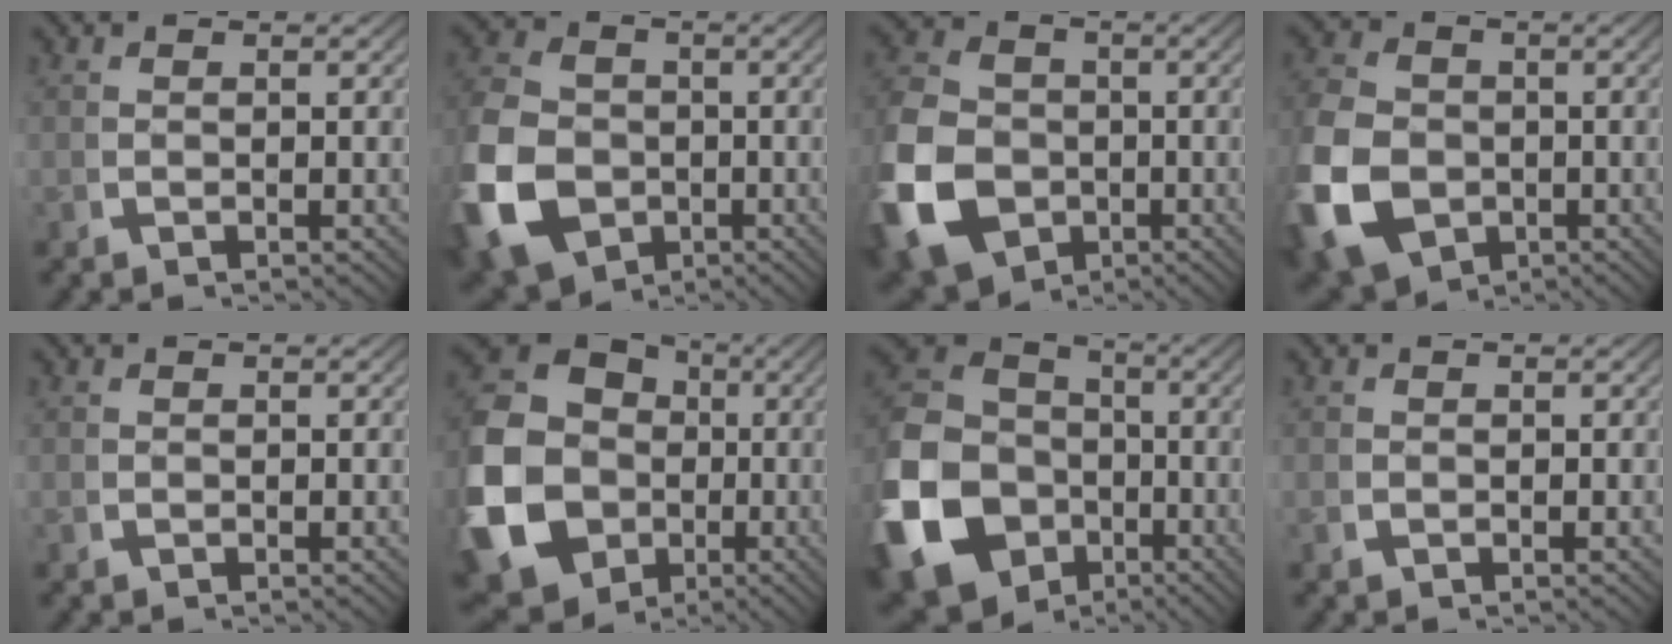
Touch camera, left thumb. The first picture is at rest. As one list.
[{"total": 13.2, "force": [-3.3, 10.5, 7.3], "torque": [-0.186, -0.058, -0.033]}, {"total": 14.9, "force": [-3.8, 12.1, 7.7], "torque": [-0.199, -0.061, -0.045]}, {"total": 11.6, "force": [-2.8, 9.0, 6.7], "torque": [-0.172, -0.054, -0.024]}, {"total": 0.0}, {"total": 19.1, "force": [-3.2, 16.4, 9.1], "torque": [-0.278, -0.086, -0.031]}, {"total": 19.0, "force": [-4.8, 15.8, 9.5], "torque": [-0.249, -0.079, -0.058]}, {"total": 0.6, "force": [-0.2, 0.5, 0.2], "torque": [-0.010, -0.006, -0.003]}]